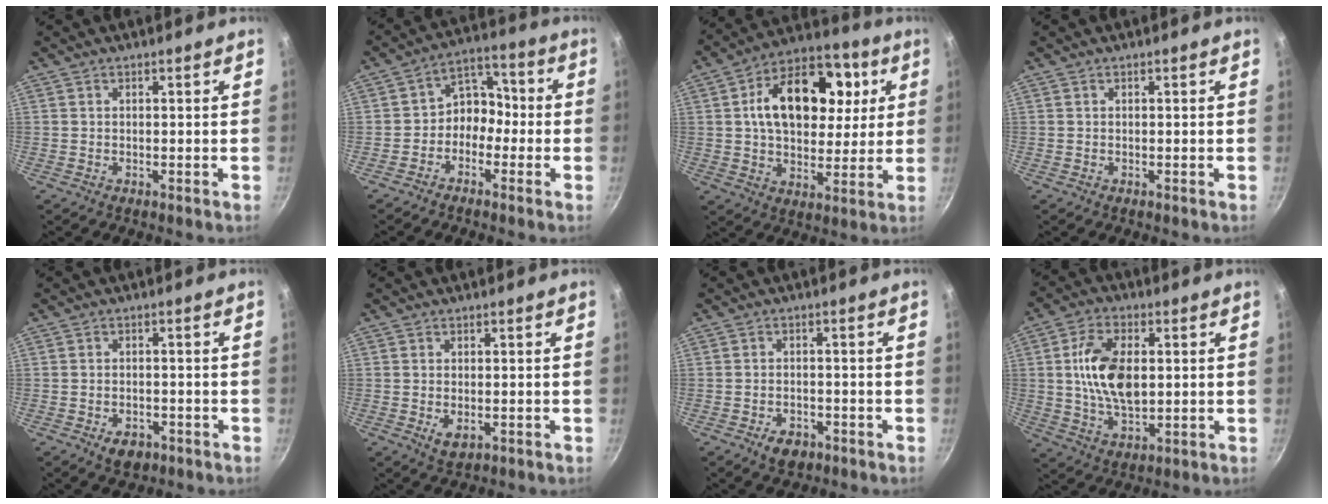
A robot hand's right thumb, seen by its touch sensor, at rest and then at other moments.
{"total": 7.7, "force": [-2.1, 5.9, 4.5], "torque": [-0.034, 0.042, -0.053]}
{"total": 20.3, "force": [4.6, 12.9, 15.0], "torque": [-0.202, 0.014, 0.069]}
{"total": 0.0}
{"total": 4.1, "force": [-2.2, 2.6, 2.4], "torque": [-0.030, 0.008, -0.030]}
{"total": 3.1, "force": [-0.9, 1.7, 2.4], "torque": [-0.042, -0.003, -0.009]}
{"total": 4.2, "force": [-2.5, 2.5, 2.3], "torque": [-0.031, 0.011, -0.037]}
{"total": 13.2, "force": [1.4, 7.4, 10.9], "torque": [-0.193, -0.002, 0.030]}